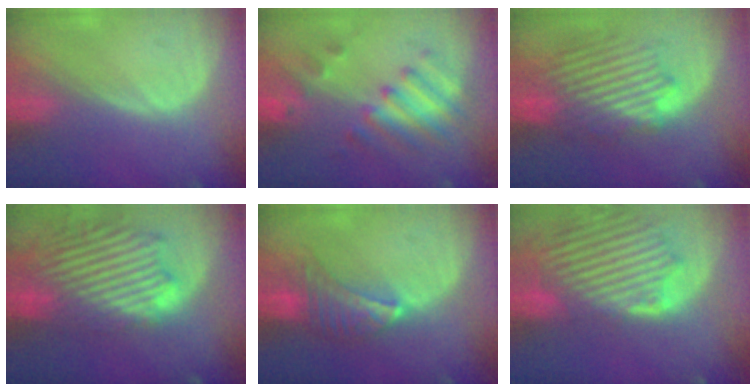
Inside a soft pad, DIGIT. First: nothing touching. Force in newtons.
{"total": 7.2, "press": 7.0, "slide": 1.4}
{"total": 8.9, "press": 8.7, "slide": 1.5}
{"total": 14.0, "press": 11.8, "slide": 7.4}
{"total": 6.8, "press": 6.1, "slide": 2.9}
{"total": 13.4, "press": 11.6, "slide": 6.6}